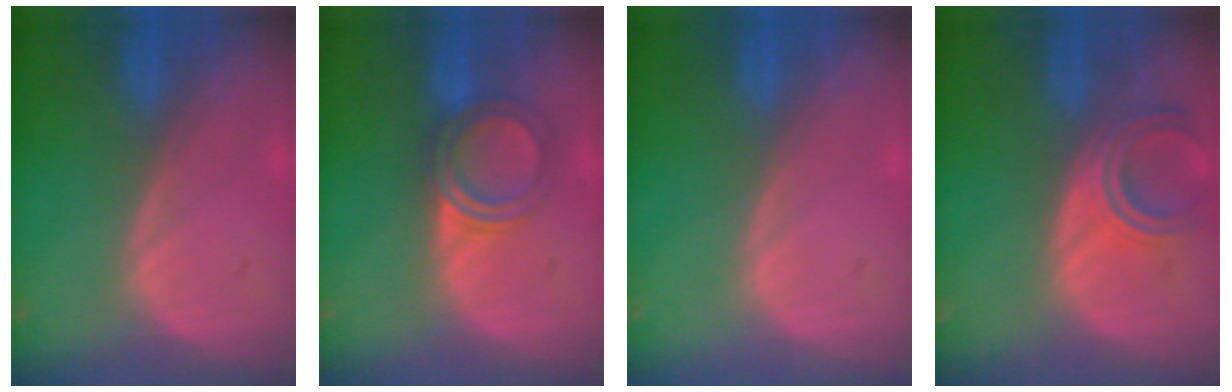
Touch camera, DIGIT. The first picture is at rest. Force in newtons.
{"total": 5.1, "press": 5.0, "slide": 0.7}
{"total": 0.0}
{"total": 5.6, "press": 5.1, "slide": 2.2}